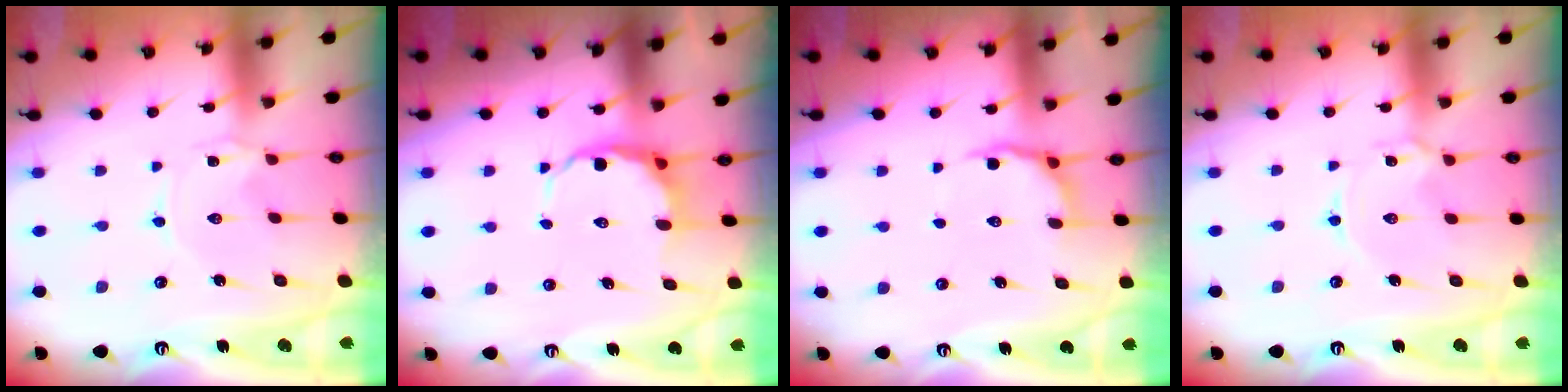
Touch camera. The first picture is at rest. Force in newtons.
{"total": 7.7, "press": 7.5, "slide": 1.8}
{"total": 5.6, "press": 5.0, "slide": 2.4}
{"total": 1.7, "press": 1.7, "slide": 0.3}